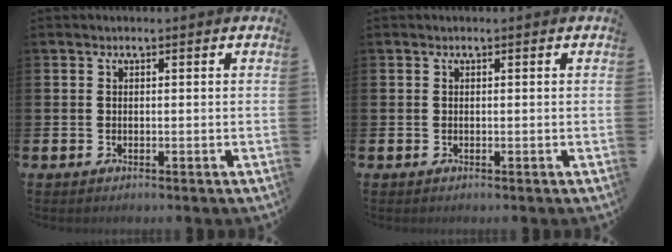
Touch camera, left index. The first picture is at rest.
{"total": 0.0}